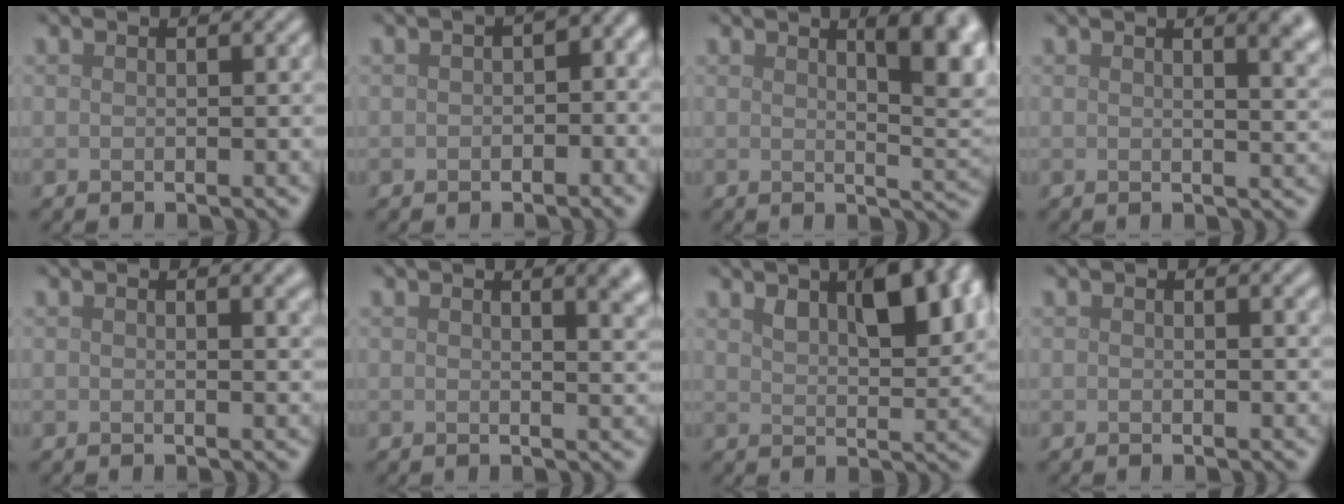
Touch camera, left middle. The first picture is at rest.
{"total": 3.8, "force": [0.1, 2.2, 3.1], "torque": [-0.023, 0.004, -0.003]}
{"total": 7.0, "force": [2.6, 2.5, 6.0], "torque": [-0.047, 0.006, 0.036]}
{"total": 5.2, "force": [2.3, 2.2, 4.1], "torque": [-0.015, 0.012, 0.024]}
{"total": 2.2, "force": [1.2, 0.8, 1.7], "torque": [-0.004, 0.006, 0.014]}
{"total": 4.7, "force": [2.3, 2.0, 3.6], "torque": [-0.014, 0.011, 0.024]}
{"total": 7.2, "force": [3.0, 3.1, 5.7], "torque": [-0.087, 0.005, 0.049]}
{"total": 1.2, "force": [0.7, 0.4, 0.8], "torque": [-0.003, 0.004, 0.009]}